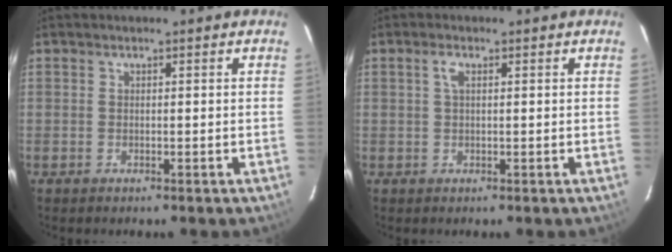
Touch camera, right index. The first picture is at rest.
{"total": 1.6, "force": [0.5, 0.6, 1.4], "torque": [-0.031, 0.004, 0.010]}